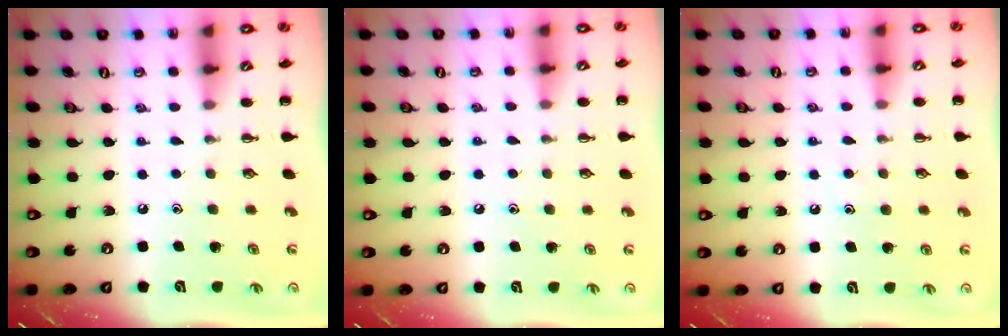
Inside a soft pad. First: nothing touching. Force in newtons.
{"total": 4.7, "press": 4.4, "slide": 1.6}
{"total": 6.0, "press": 5.8, "slide": 1.2}